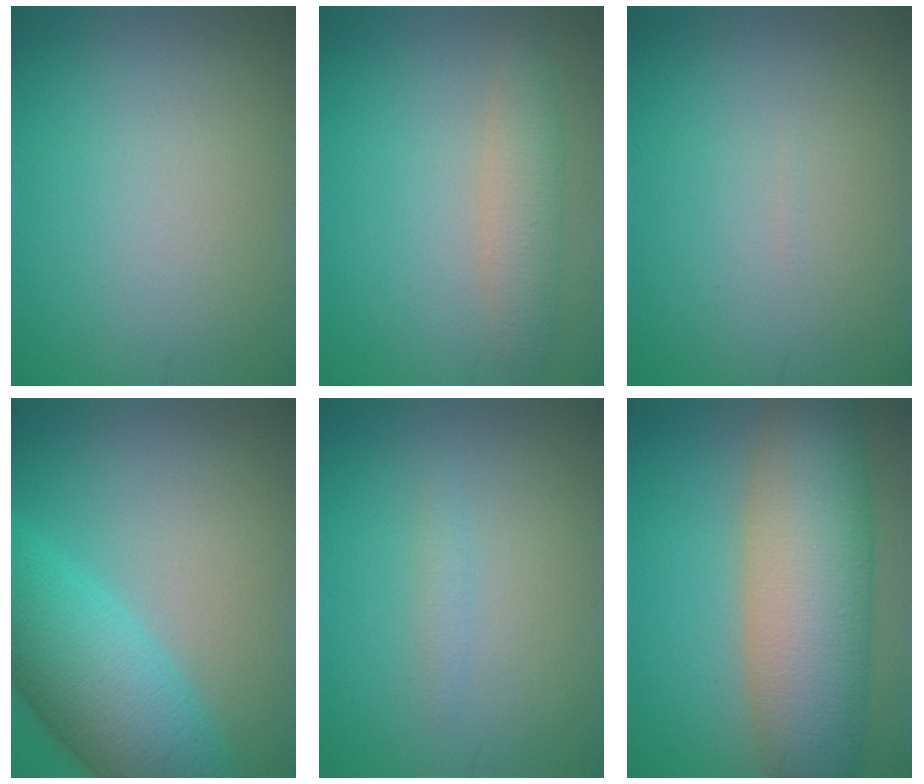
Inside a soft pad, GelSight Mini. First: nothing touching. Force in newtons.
{"total": 2.8, "press": 2.8, "slide": 0.0}
{"total": 0.0}
{"total": 8.8, "press": 8.8, "slide": 0.3}
{"total": 0.8, "press": 0.8, "slide": 0.0}
{"total": 11.1, "press": 11.1, "slide": 0.6}